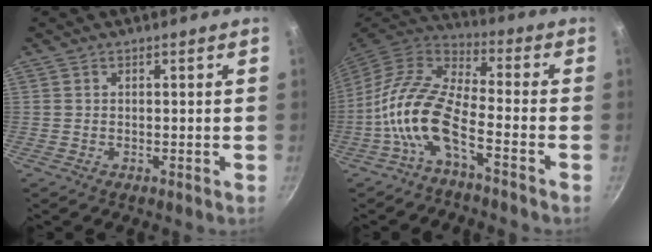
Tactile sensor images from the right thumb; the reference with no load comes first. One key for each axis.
{"total": 12.6, "fx": -5.2, "fy": 4.8, "fz": 10.5, "tx": -0.211, "ty": 0.047, "tz": -0.112}